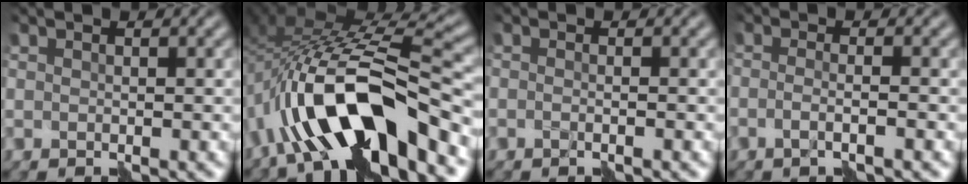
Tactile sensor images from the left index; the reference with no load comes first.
{"total": 12.4, "force": [-6.1, 4.1, 10.0], "torque": [-0.179, 0.016, -0.109]}
{"total": 1.8, "force": [0.2, 1.1, 1.4], "torque": [0.003, -0.003, -0.022]}
{"total": 2.7, "force": [-0.5, 1.2, 2.4], "torque": [-0.018, -0.005, -0.029]}